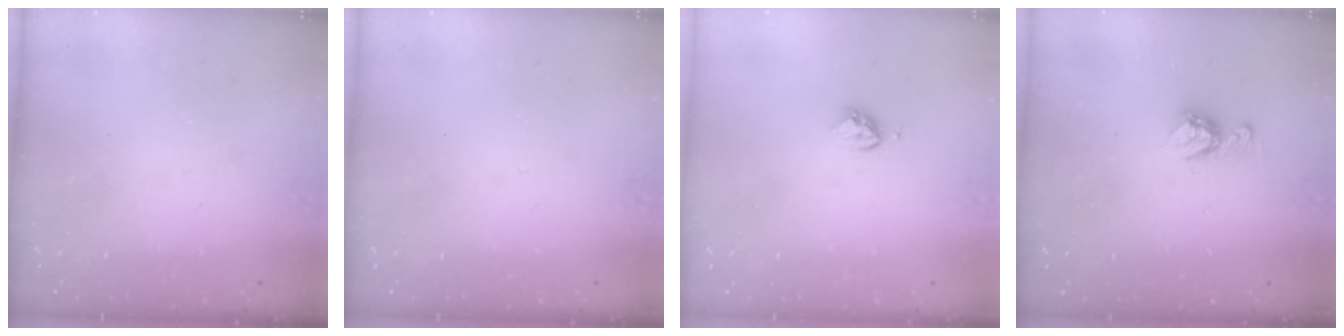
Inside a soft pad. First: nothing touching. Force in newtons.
{"total": 0.0}
{"total": 3.6, "press": 3.6, "slide": 0.5}
{"total": 7.2, "press": 7.2, "slide": 0.5}